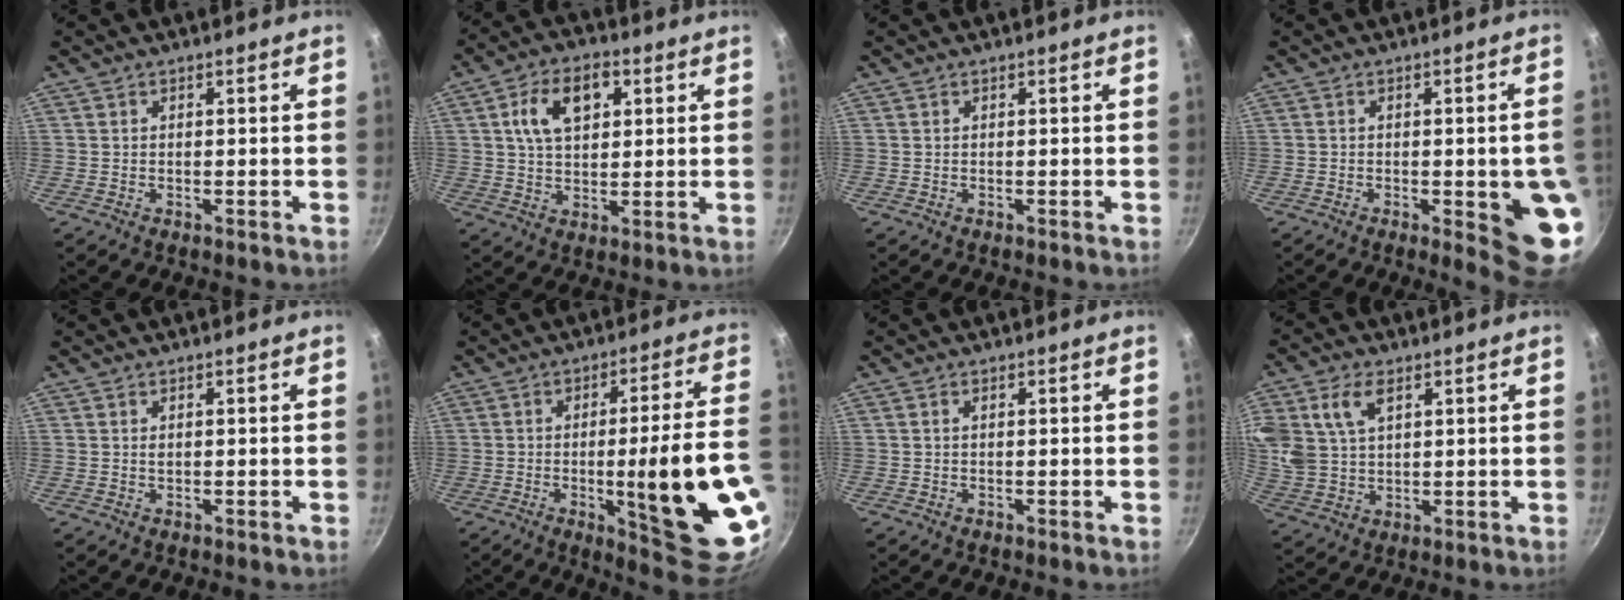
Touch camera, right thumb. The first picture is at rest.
{"total": 10.8, "force": [3.3, 6.8, 7.8], "torque": [-0.113, 0.006, 0.051]}
{"total": 0.0}
{"total": 10.5, "force": [-2.1, 2.8, 9.9], "torque": [-0.093, 0.007, -0.020]}
{"total": 0.7, "force": [0.3, 0.4, 0.5], "torque": [-0.009, 0.001, 0.006]}
{"total": 22.6, "force": [-4.9, 3.9, 21.8], "torque": [-0.277, 0.003, -0.054]}
{"total": 0.6, "force": [0.2, 0.2, 0.5], "torque": [-0.009, 0.003, 0.002]}
{"total": 12.6, "force": [4.9, 8.4, 8.0], "torque": [-0.166, 0.002, 0.101]}